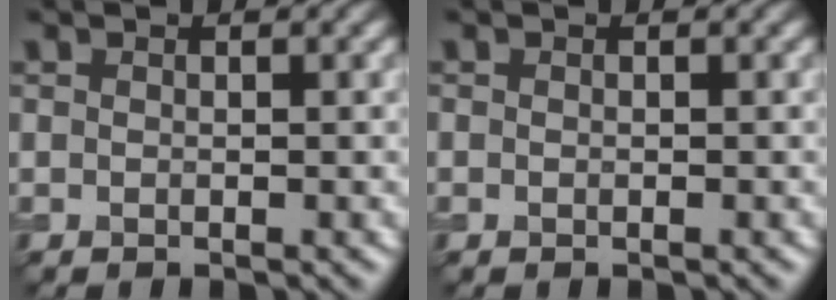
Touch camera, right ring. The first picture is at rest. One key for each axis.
{"total": 0.0}